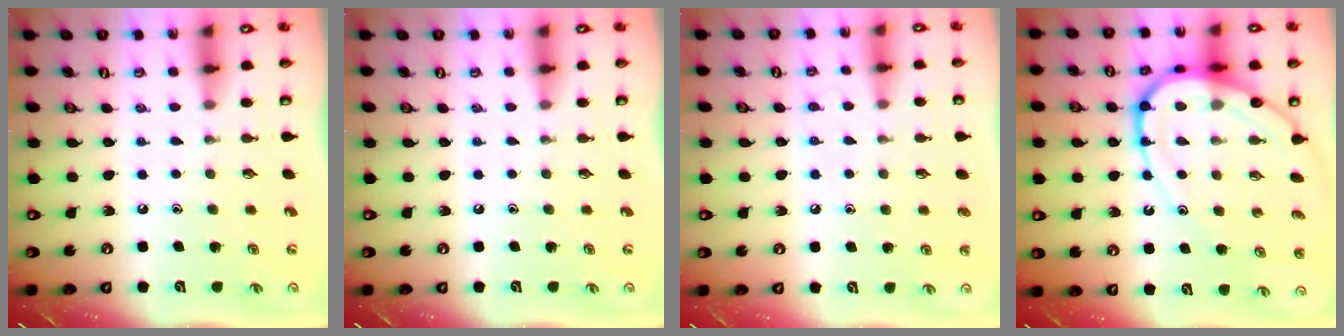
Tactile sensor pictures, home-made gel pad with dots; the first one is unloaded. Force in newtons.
{"total": 0.0}
{"total": 4.6, "press": 4.5, "slide": 0.8}
{"total": 16.9, "press": 16.8, "slide": 1.8}